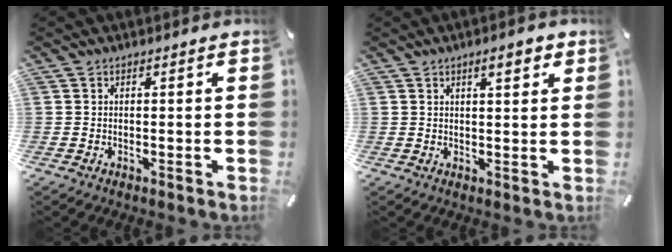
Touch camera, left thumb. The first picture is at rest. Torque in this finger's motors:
{"motor_torque": [0.67, 0.70, 0.40, -0.68, 0.06]}